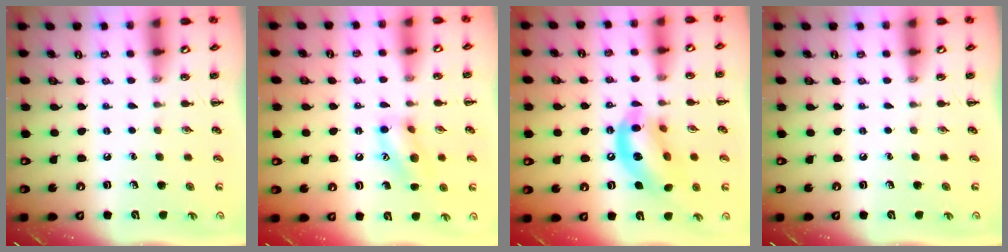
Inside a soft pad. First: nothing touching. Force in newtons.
{"total": 11.9, "press": 11.8, "slide": 1.4}
{"total": 14.2, "press": 13.8, "slide": 3.3}
{"total": 0.0}